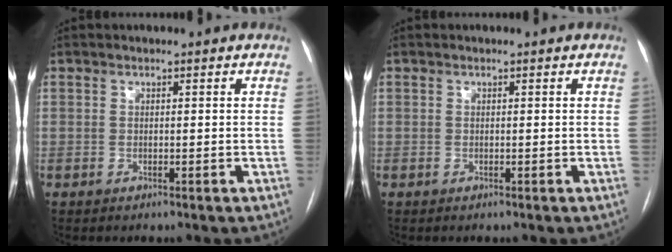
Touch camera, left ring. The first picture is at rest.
{"total": 0.0}